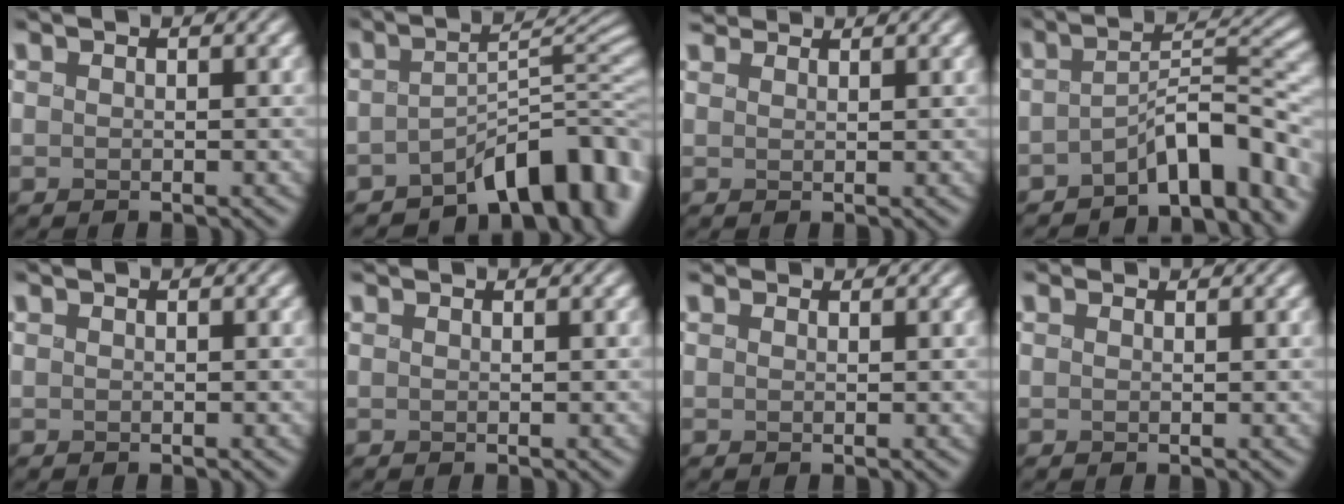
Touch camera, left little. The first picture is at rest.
{"total": 9.9, "force": [-6.2, 4.0, 6.5], "torque": [-0.055, -0.004, -0.103]}
{"total": 3.2, "force": [3.0, 0.9, 0.9], "torque": [-0.016, -0.001, 0.056]}
{"total": 6.9, "force": [-4.6, 2.4, 4.5], "torque": [-0.040, 0.012, -0.085]}
{"total": 0.0}
{"total": 0.6, "force": [0.6, 0.1, 0.1], "torque": [-0.003, 0.002, 0.008]}
{"total": 1.5, "force": [1.3, 0.8, 0.4], "torque": [-0.009, -0.003, 0.023]}
{"total": 1.1, "force": [0.9, 0.6, 0.3], "torque": [-0.006, 0.001, 0.016]}